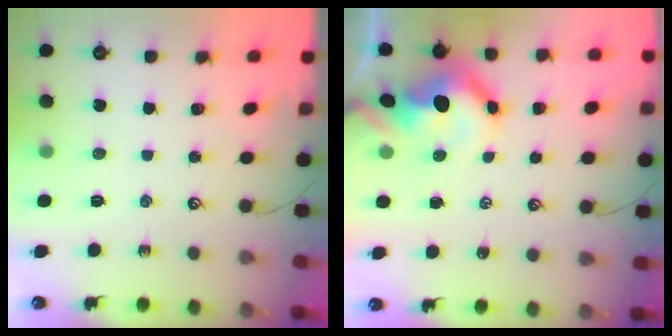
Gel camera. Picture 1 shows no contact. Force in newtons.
{"total": 11.1, "press": 11.1, "slide": 1.2}